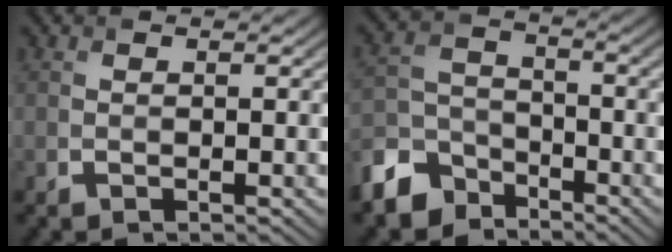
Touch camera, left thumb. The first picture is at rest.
{"total": 8.2, "force": [-6.0, 4.7, 2.9], "torque": [-0.067, -0.010, -0.138]}